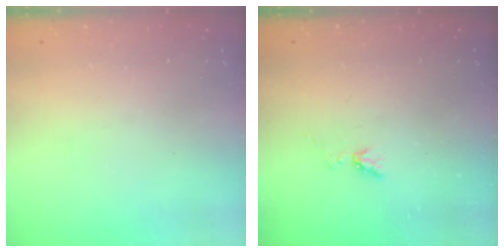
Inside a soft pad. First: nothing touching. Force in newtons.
{"total": 4.0, "press": 3.9, "slide": 0.5}